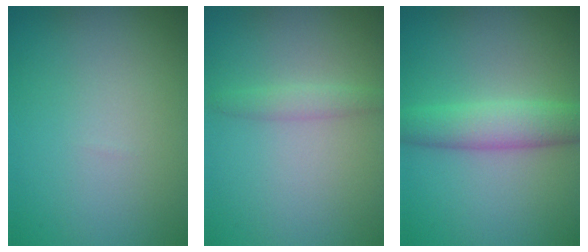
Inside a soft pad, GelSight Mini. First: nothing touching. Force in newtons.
{"total": 1.3, "press": 1.3, "slide": 0.1}
{"total": 4.2, "press": 4.2, "slide": 0.2}